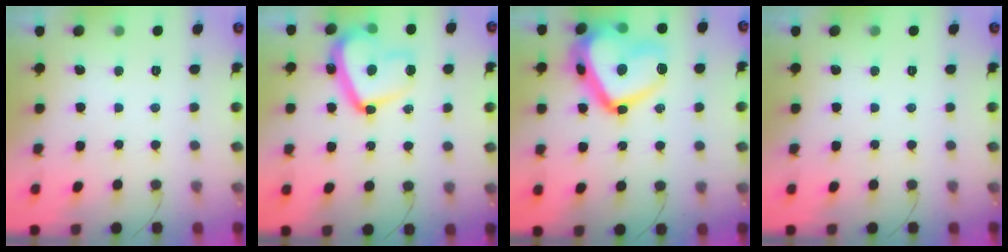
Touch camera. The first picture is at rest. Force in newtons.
{"total": 16.9, "press": 16.8, "slide": 1.5}
{"total": 23.5, "press": 23.5, "slide": 1.6}
{"total": 0.0}